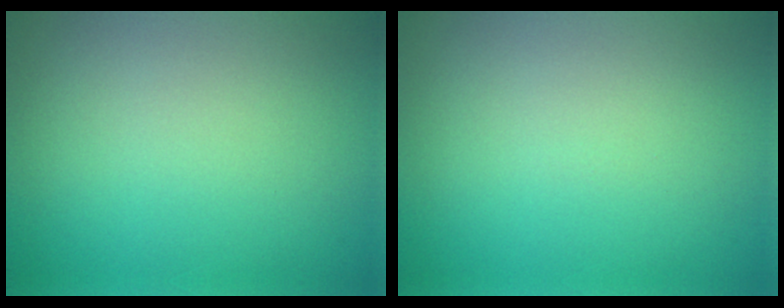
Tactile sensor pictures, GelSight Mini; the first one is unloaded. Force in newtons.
{"total": 0.0}